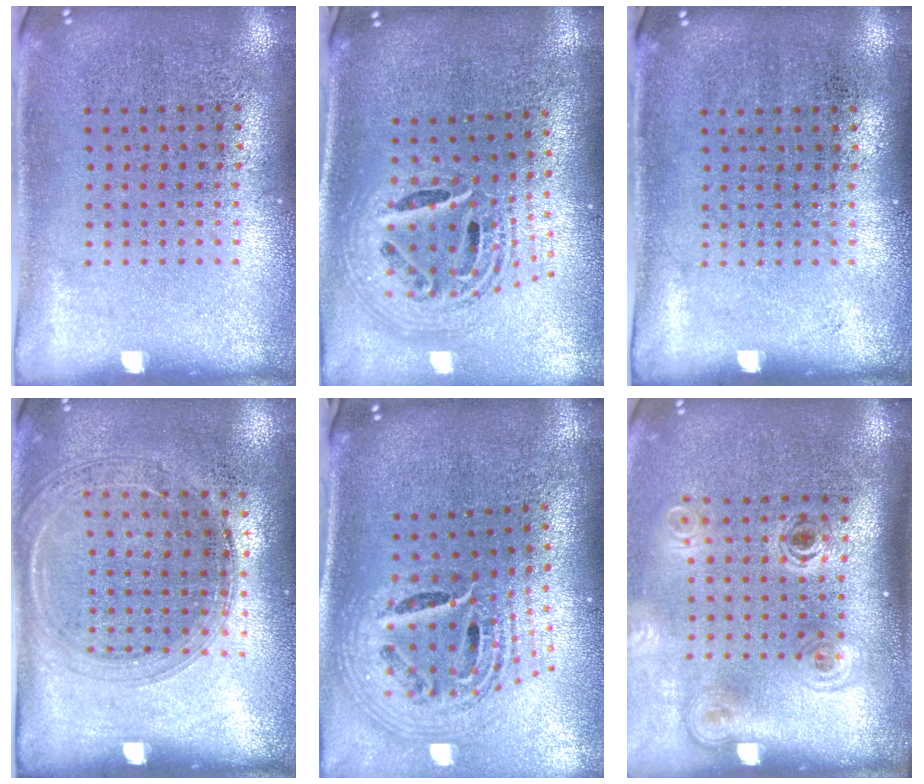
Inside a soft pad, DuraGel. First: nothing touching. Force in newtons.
{"total": 2.3, "press": 1.7, "slide": 1.5}
{"total": 0.0}
{"total": 1.5, "press": 1.4, "slide": 0.3}
{"total": 2.2, "press": 1.6, "slide": 1.5}
{"total": 1.9, "press": 1.3, "slide": 1.4}